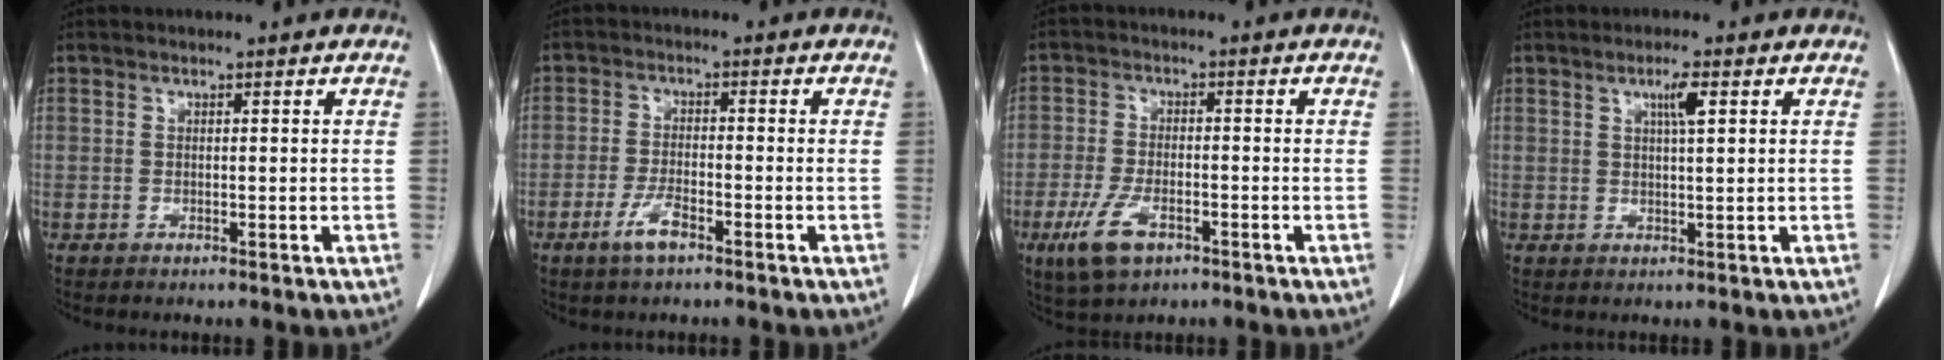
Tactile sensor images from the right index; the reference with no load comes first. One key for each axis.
{"total": 4.1, "fx": -2.6, "fy": 0.9, "fz": 3.1, "tx": -0.065, "ty": -0.002, "tz": -0.049}
{"total": 6.9, "fx": -3.6, "fy": 2.9, "fz": 5.1, "tx": -0.112, "ty": -0.012, "tz": -0.062}
{"total": 2.9, "fx": 1.2, "fy": 0.1, "fz": 2.7, "tx": -0.048, "ty": 0.000, "tz": 0.020}